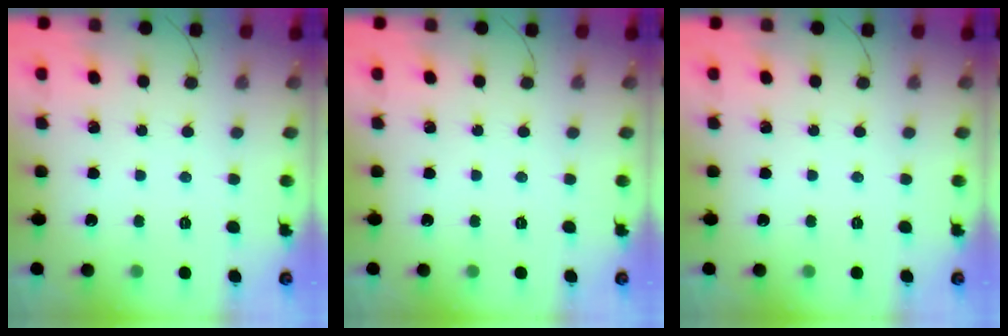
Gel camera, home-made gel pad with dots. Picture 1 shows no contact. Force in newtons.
{"total": 0.0}
{"total": 0.0}